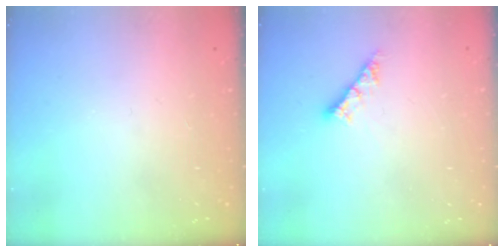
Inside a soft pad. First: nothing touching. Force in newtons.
{"total": 5.0, "press": 5.0, "slide": 0.3}